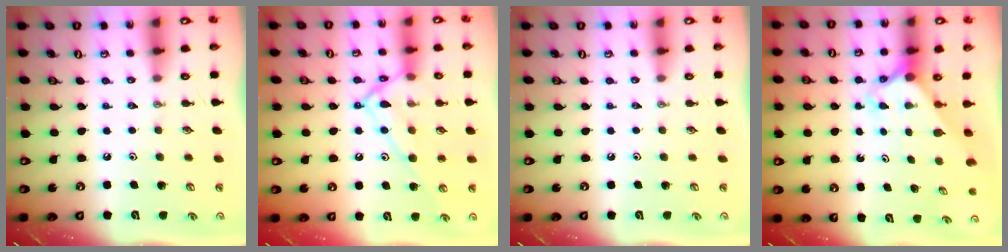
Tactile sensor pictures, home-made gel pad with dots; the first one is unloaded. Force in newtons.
{"total": 14.7, "press": 14.6, "slide": 1.2}
{"total": 0.0}
{"total": 2.7, "press": 2.7, "slide": 0.2}